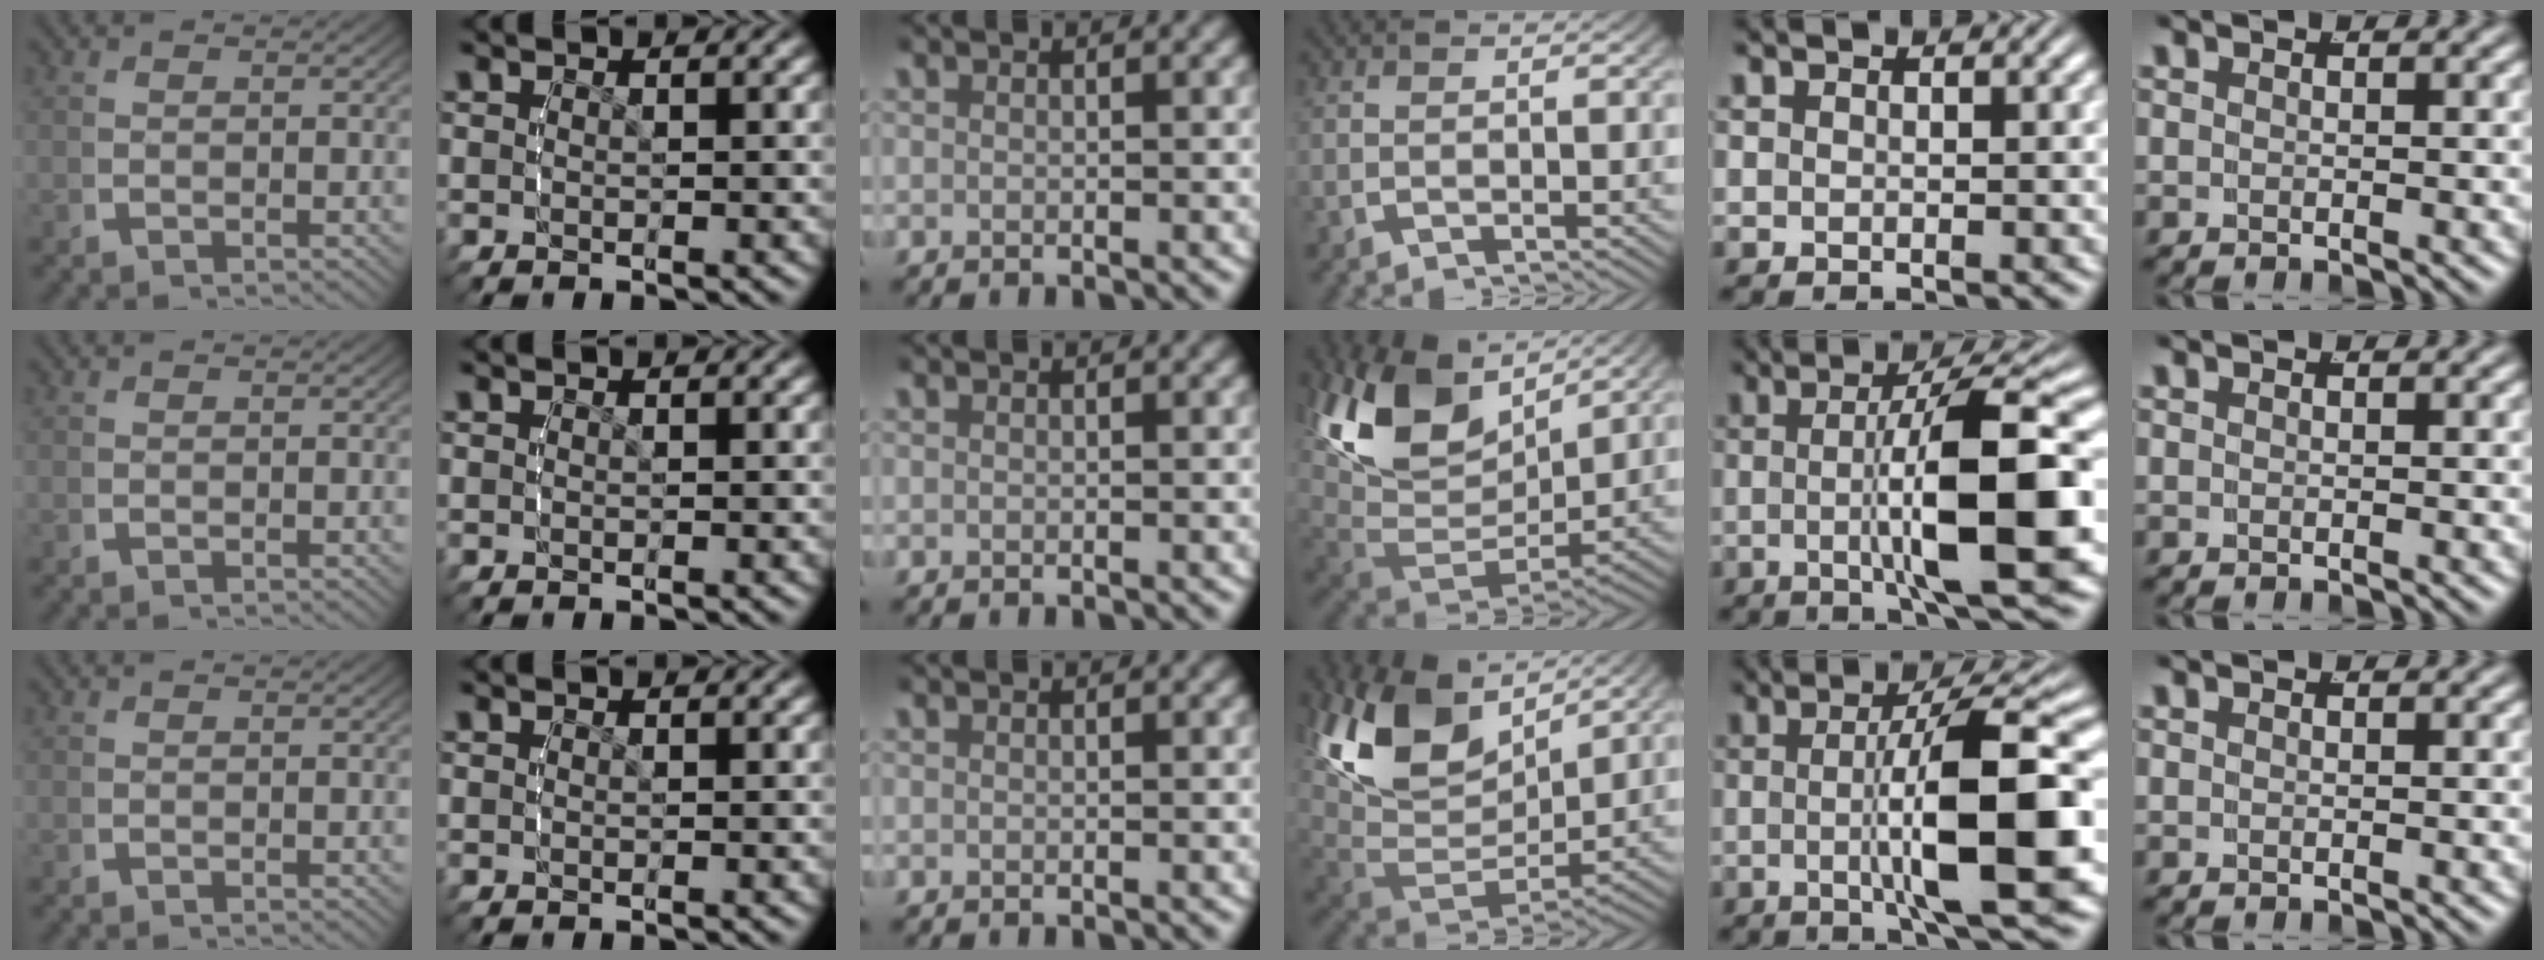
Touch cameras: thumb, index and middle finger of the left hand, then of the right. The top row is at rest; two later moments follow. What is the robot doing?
{"motion": "lift_and_place", "object": "bottle cap"}